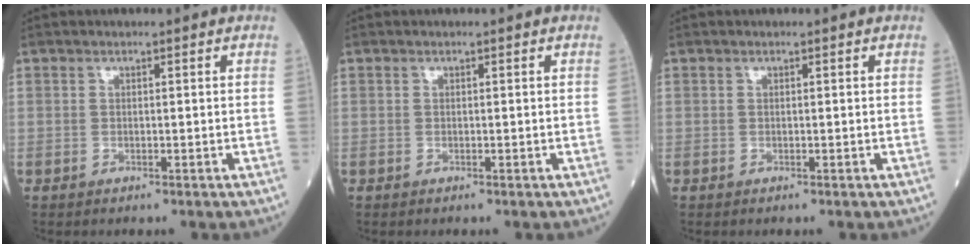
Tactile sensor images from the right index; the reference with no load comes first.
{"total": 0.0}
{"total": 0.0}